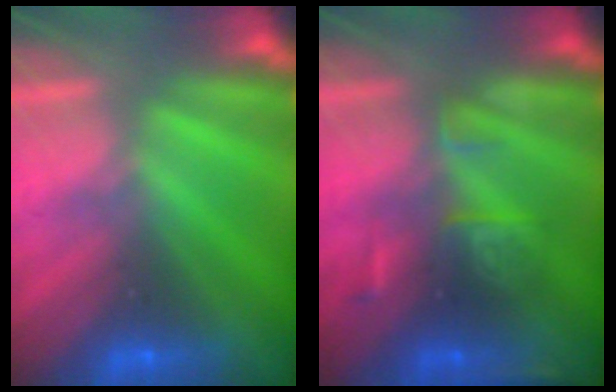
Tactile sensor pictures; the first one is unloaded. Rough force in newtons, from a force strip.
{"total": 2.6}